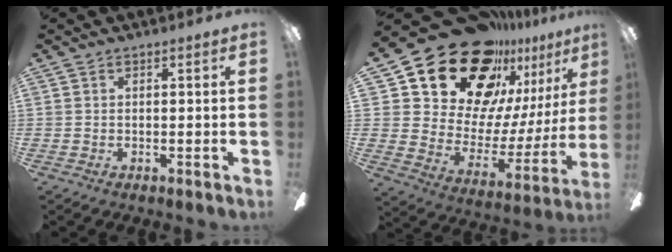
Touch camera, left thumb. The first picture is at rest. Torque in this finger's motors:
{"motor_torque": [0.39, 1.22, 1.35, -1.42, 0.14]}